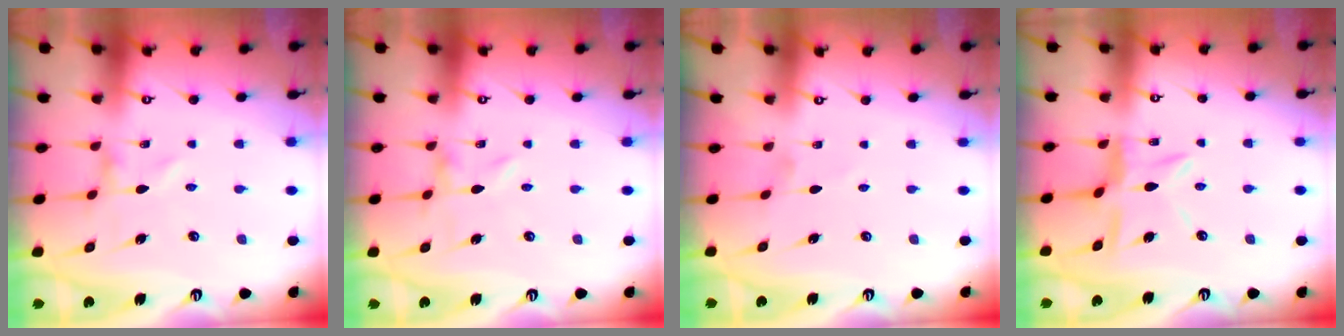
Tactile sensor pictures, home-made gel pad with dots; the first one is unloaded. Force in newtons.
{"total": 0.0}
{"total": 0.0}
{"total": 8.8, "press": 8.7, "slide": 0.9}